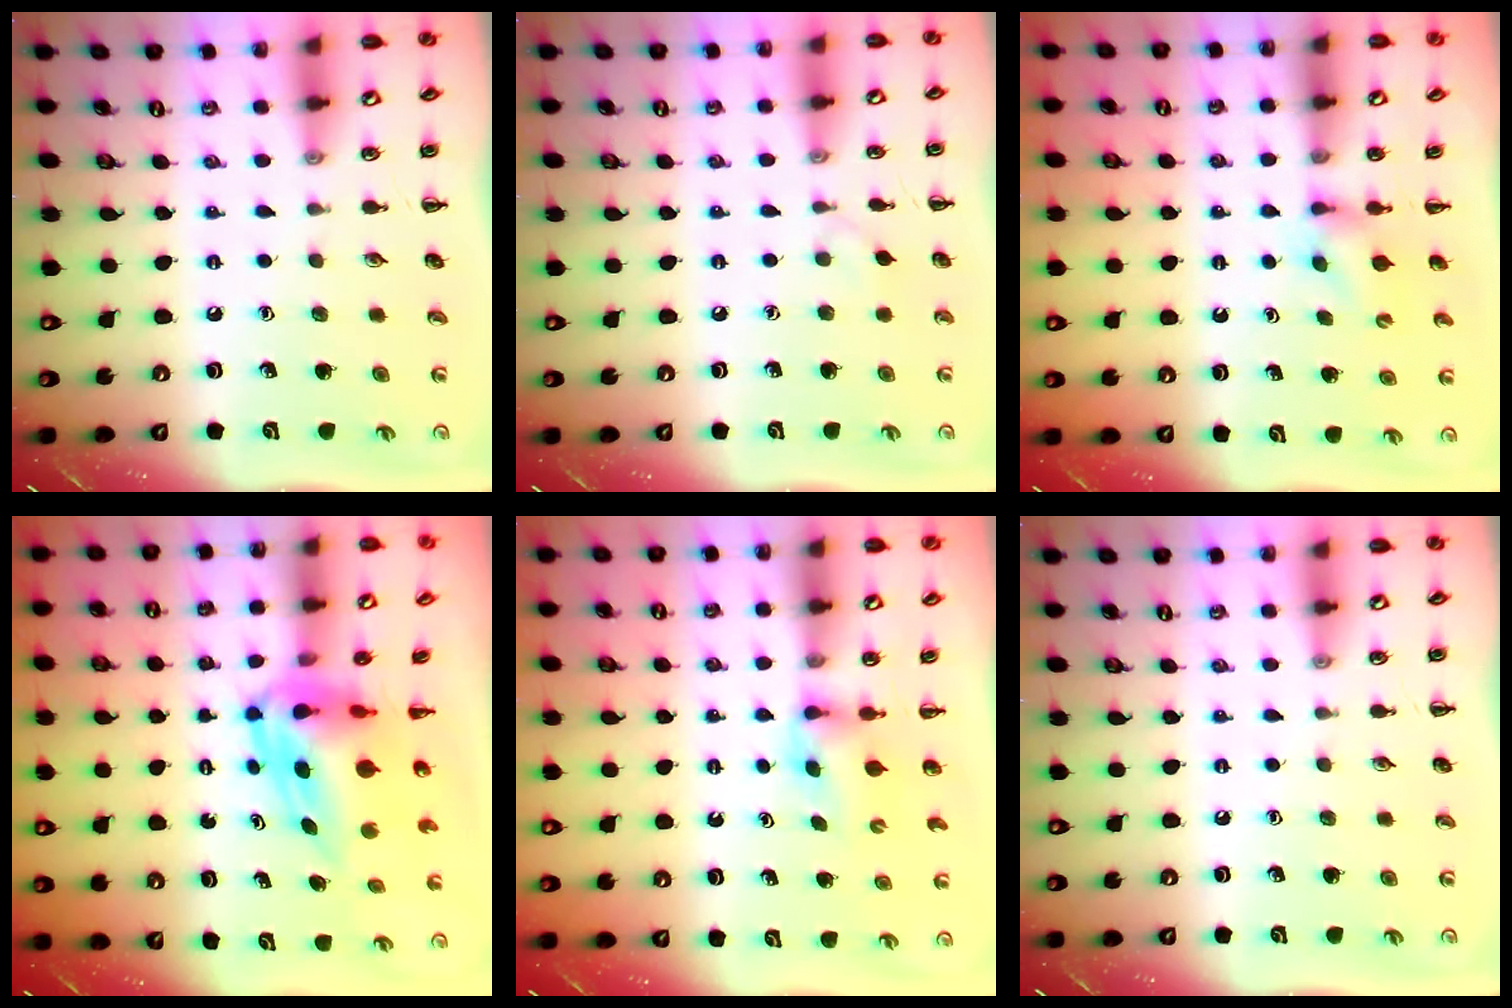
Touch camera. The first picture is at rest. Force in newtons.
{"total": 2.9, "press": 2.7, "slide": 1.1}
{"total": 3.8, "press": 3.6, "slide": 1.2}
{"total": 7.5, "press": 7.2, "slide": 2.4}
{"total": 3.3, "press": 3.0, "slide": 1.2}
{"total": 0.0}